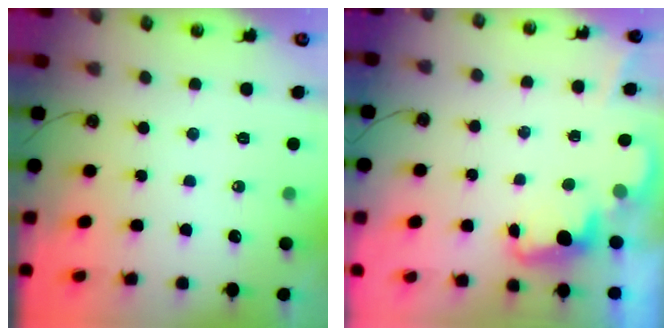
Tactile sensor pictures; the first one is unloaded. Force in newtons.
{"total": 2.3, "press": 2.3, "slide": 0.5}